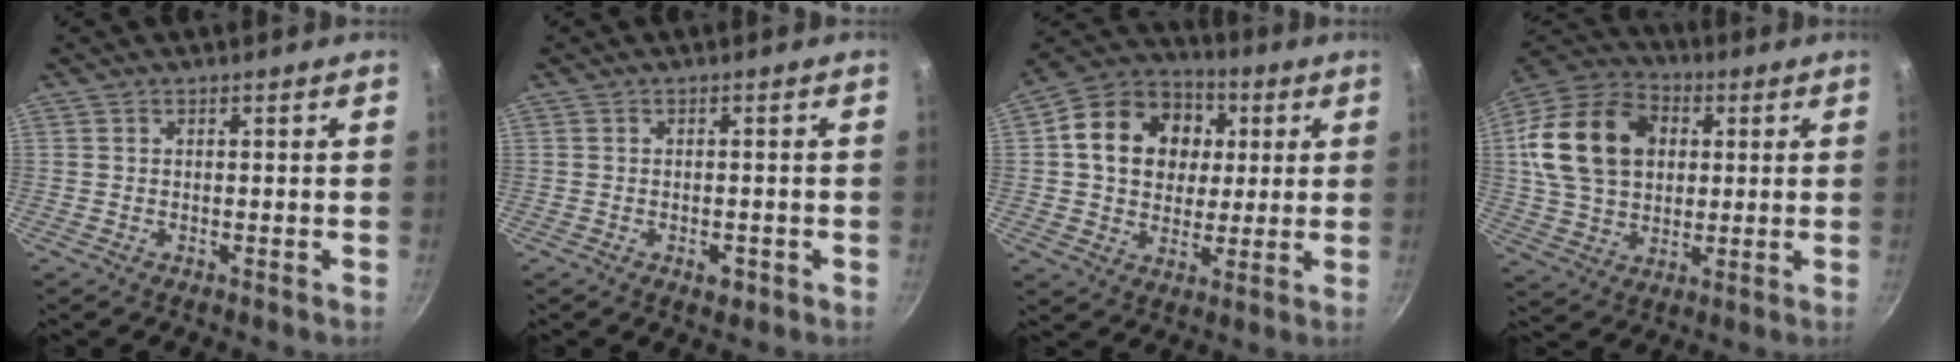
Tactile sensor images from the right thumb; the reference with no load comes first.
{"total": 2.5, "force": [-1.1, 1.4, 1.8], "torque": [-0.021, 0.007, -0.012]}
{"total": 17.5, "force": [3.4, 14.0, 10.0], "torque": [-0.143, 0.016, 0.047]}
{"total": 20.0, "force": [4.0, 14.8, 12.9], "torque": [-0.211, 0.017, 0.066]}